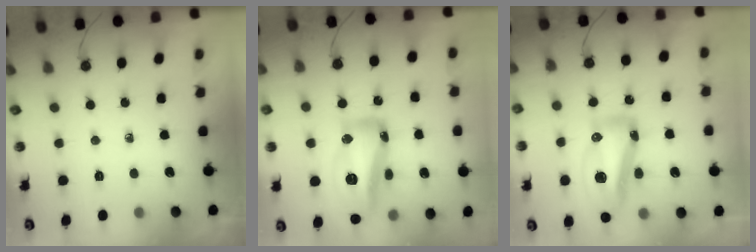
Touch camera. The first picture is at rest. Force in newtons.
{"total": 17.7, "press": 17.6, "slide": 1.4}
{"total": 15.7, "press": 15.6, "slide": 1.4}